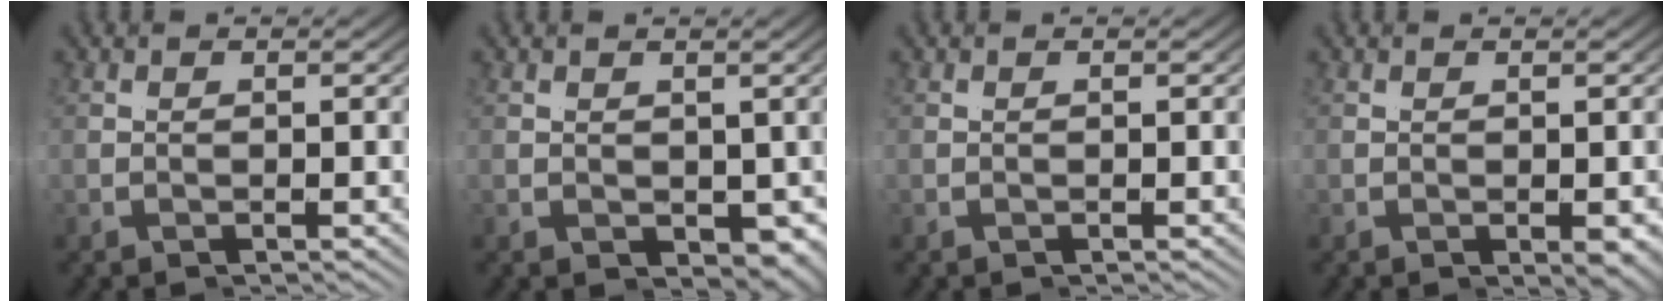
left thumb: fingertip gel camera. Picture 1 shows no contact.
{"total": 2.9, "force": [0.0, 1.9, 2.2], "torque": [-0.033, -0.006, 0.006]}
{"total": 0.0}
{"total": 1.0, "force": [0.2, -0.2, 0.9], "torque": [-0.014, 0.008, 0.000]}